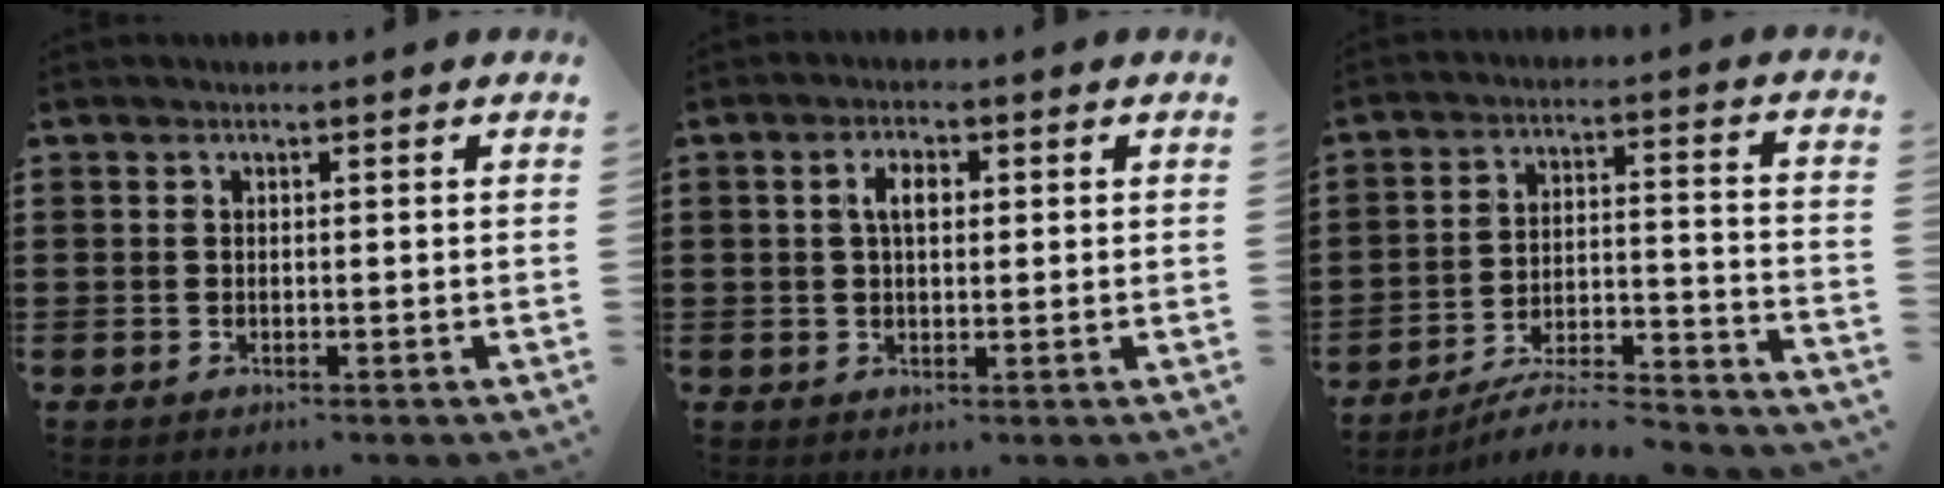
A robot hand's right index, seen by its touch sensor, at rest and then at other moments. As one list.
[{"total": 3.4, "force": [0.6, 1.7, 2.8], "torque": [-0.059, 0.011, 0.008]}, {"total": 5.9, "force": [-5.2, 0.9, 2.6], "torque": [-0.047, -0.008, -0.105]}]